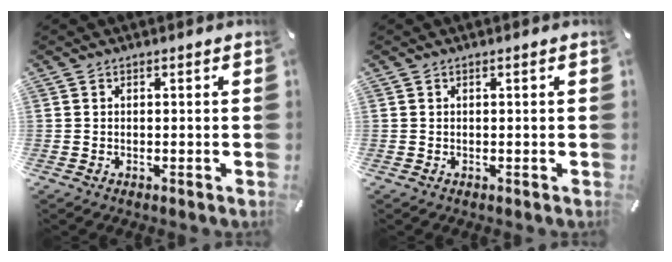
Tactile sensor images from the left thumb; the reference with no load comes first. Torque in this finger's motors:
{"motor_torque": [0.14, -0.29, -0.02, -0.04, -0.01]}